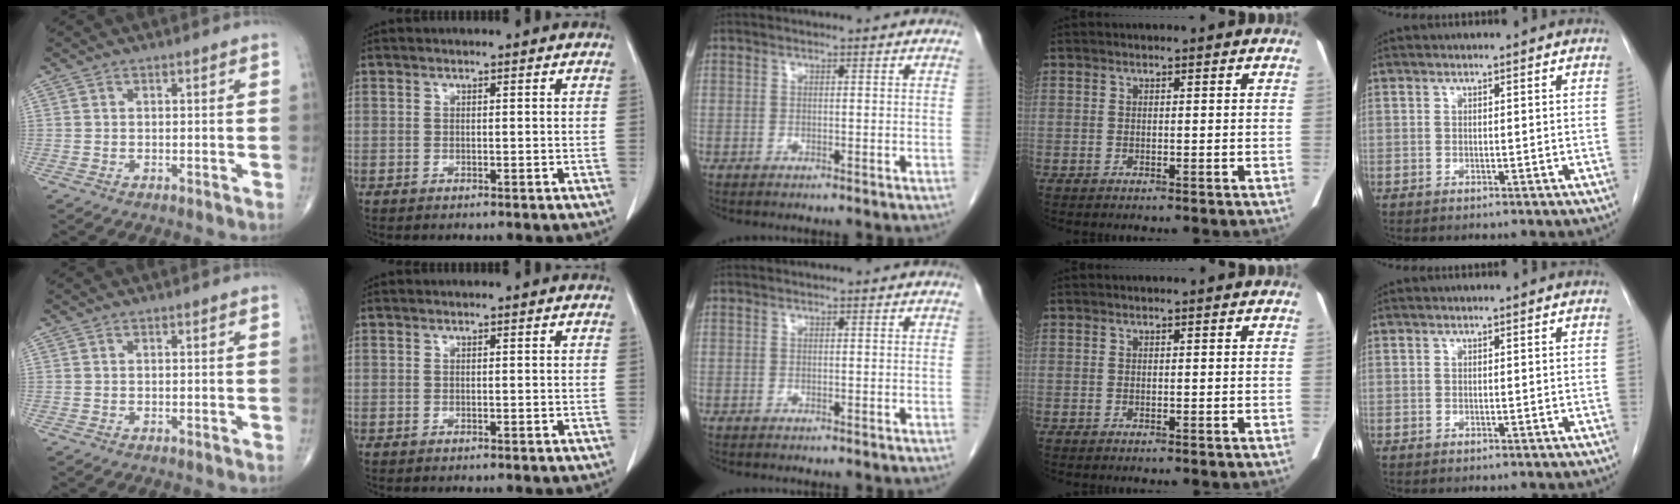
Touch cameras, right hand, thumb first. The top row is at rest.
{}